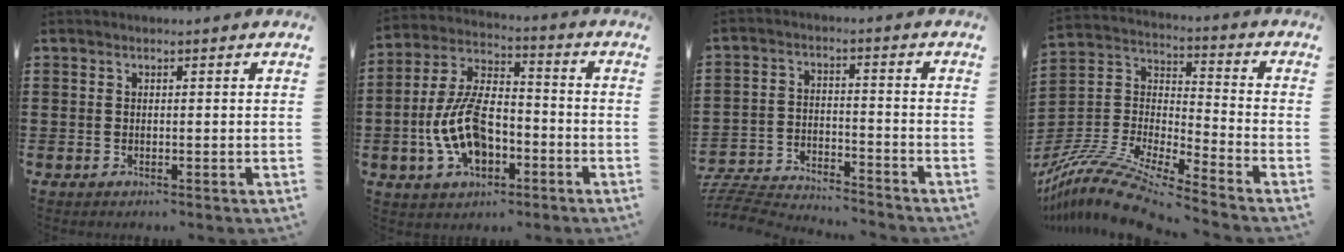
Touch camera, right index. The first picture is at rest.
{"total": 11.4, "force": [-3.4, 5.9, 9.1], "torque": [-0.215, -0.001, -0.067]}
{"total": 6.1, "force": [-6.0, 0.5, 0.8], "torque": [-0.029, 0.002, -0.124]}
{"total": 12.2, "force": [-10.9, 1.0, 5.4], "torque": [-0.123, 0.010, -0.224]}